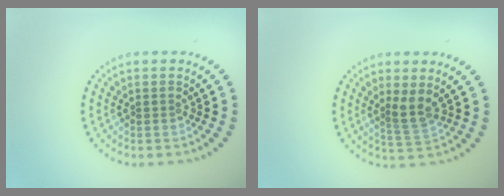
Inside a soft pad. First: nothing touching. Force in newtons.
{"total": 2.2, "press": 1.7, "slide": 1.4}